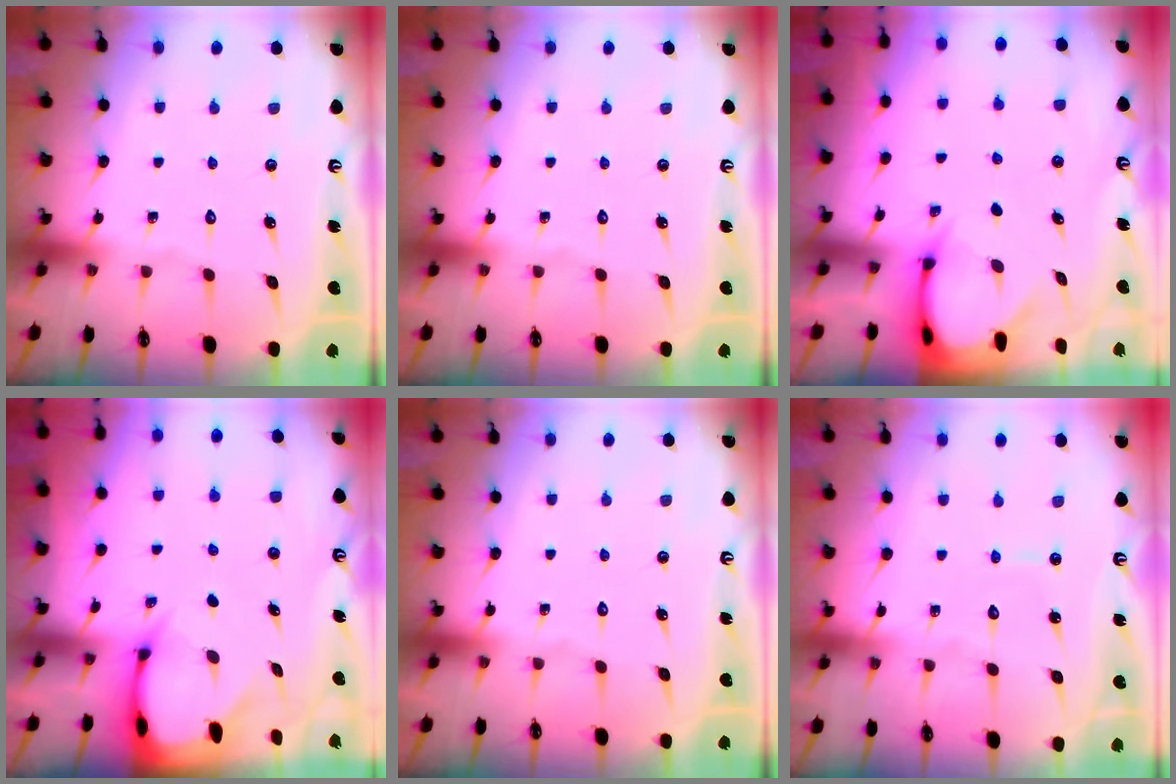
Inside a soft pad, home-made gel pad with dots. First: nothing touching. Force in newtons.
{"total": 0.0}
{"total": 3.6, "press": 3.6, "slide": 0.3}
{"total": 3.1, "press": 3.1, "slide": 0.4}
{"total": 0.0}
{"total": 3.2, "press": 3.2, "slide": 0.3}